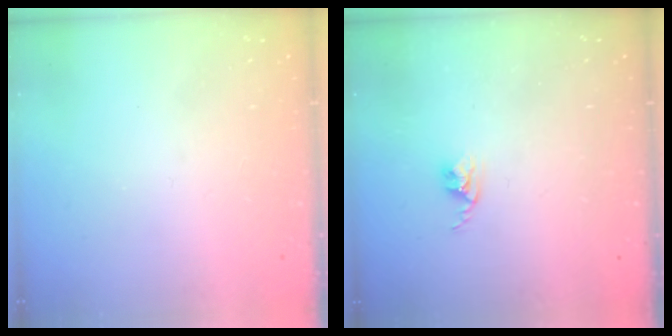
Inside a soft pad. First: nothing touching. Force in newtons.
{"total": 2.6, "press": 2.6, "slide": 0.4}